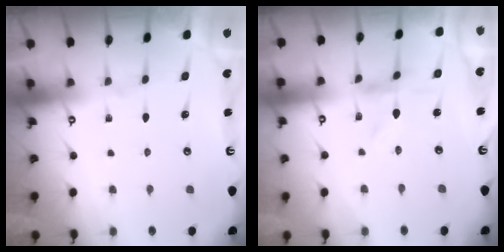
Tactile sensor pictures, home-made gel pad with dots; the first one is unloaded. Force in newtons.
{"total": 0.0}